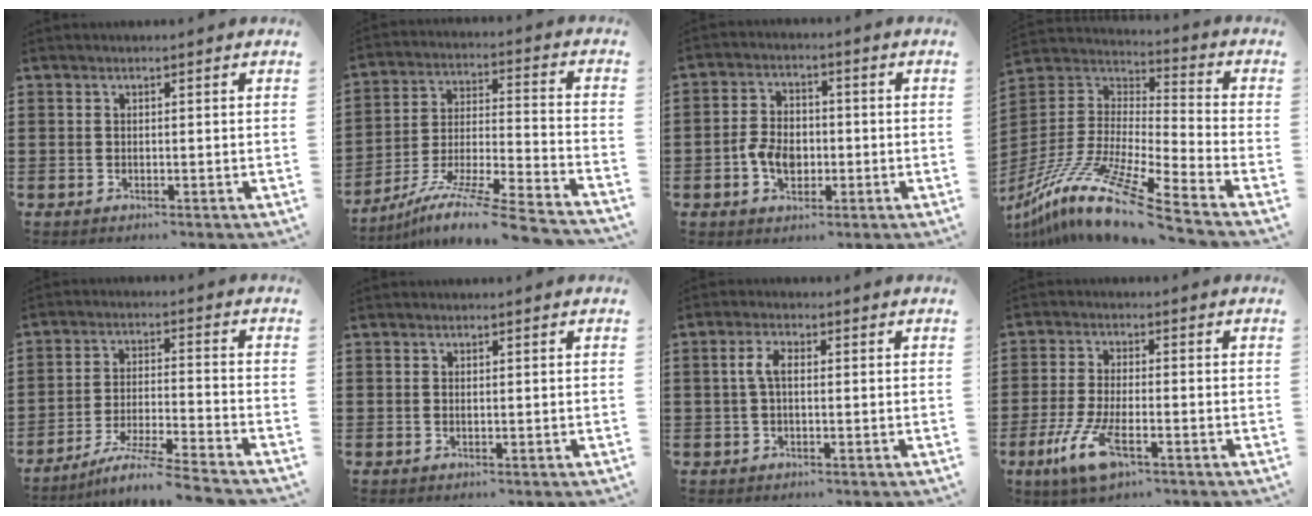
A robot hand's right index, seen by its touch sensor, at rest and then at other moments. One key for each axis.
{"total": 11.2, "fx": -9.5, "fy": -0.1, "fz": 5.9, "tx": -0.102, "ty": 0.008, "tz": -0.186}
{"total": 5.4, "fx": -1.3, "fy": 3.7, "fz": 3.7, "tx": -0.084, "ty": 0.006, "tz": -0.026}
{"total": 14.2, "fx": -11.6, "fy": 0.0, "fz": 8.3, "tx": -0.180, "ty": 0.002, "tz": -0.229}
{"total": 6.8, "fx": -6.1, "fy": -0.8, "fz": 2.9, "tx": -0.066, "ty": -0.017, "tz": -0.122}
{"total": 0.0}
{"total": 3.4, "fx": 0.1, "fy": 1.5, "fz": 3.1, "tx": -0.076, "ty": 0.001, "tz": -0.006}
{"total": 7.8, "fx": -3.6, "fy": 2.4, "fz": 6.5, "tx": -0.150, "ty": -0.016, "tz": -0.066}